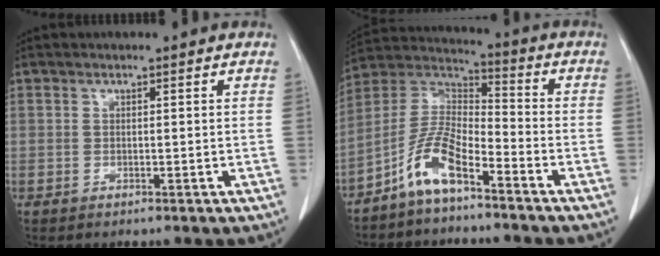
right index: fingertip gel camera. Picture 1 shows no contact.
{"total": 9.0, "force": [-5.8, 2.3, 6.4], "torque": [-0.141, 0.014, -0.117]}